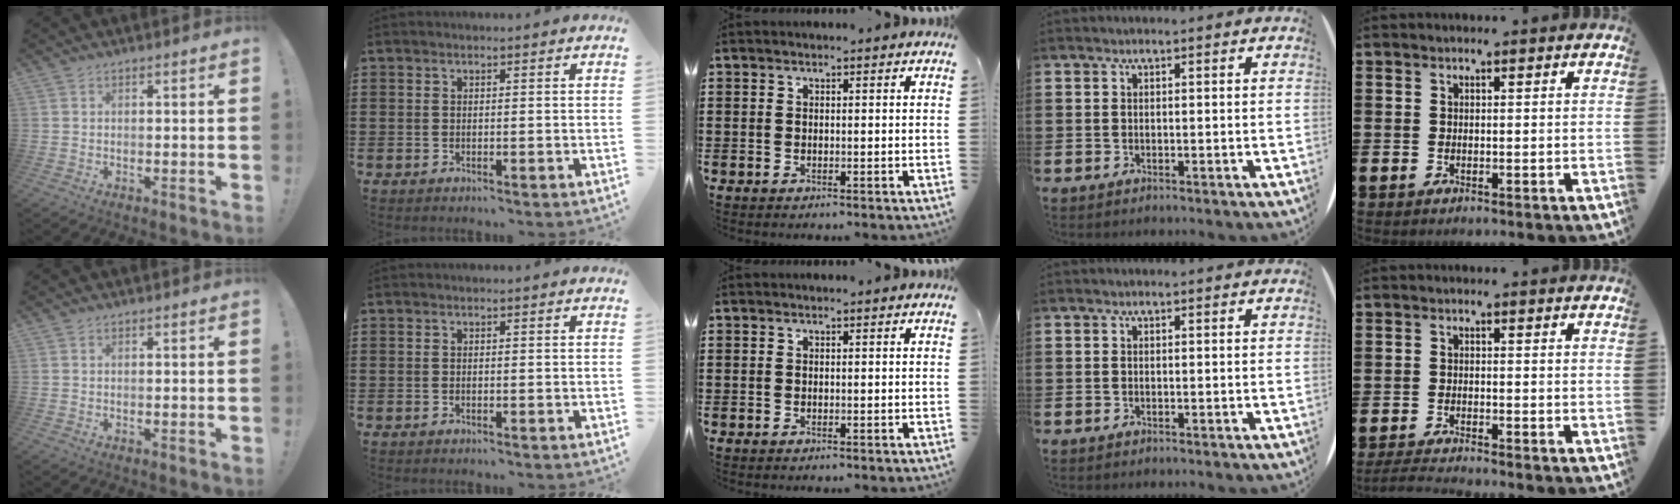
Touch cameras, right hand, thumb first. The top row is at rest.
{"little": {"total": 1.8, "force": [-1.7, -0.2, 0.5], "torque": [-0.008, 0.003, -0.035]}}